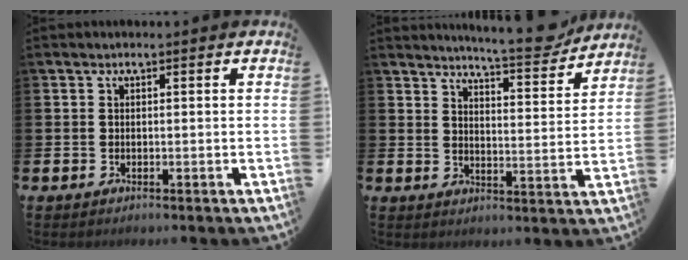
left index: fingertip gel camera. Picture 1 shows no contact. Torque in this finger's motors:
{"motor_torque": [0.07, -0.43, 0.50, 0.12]}